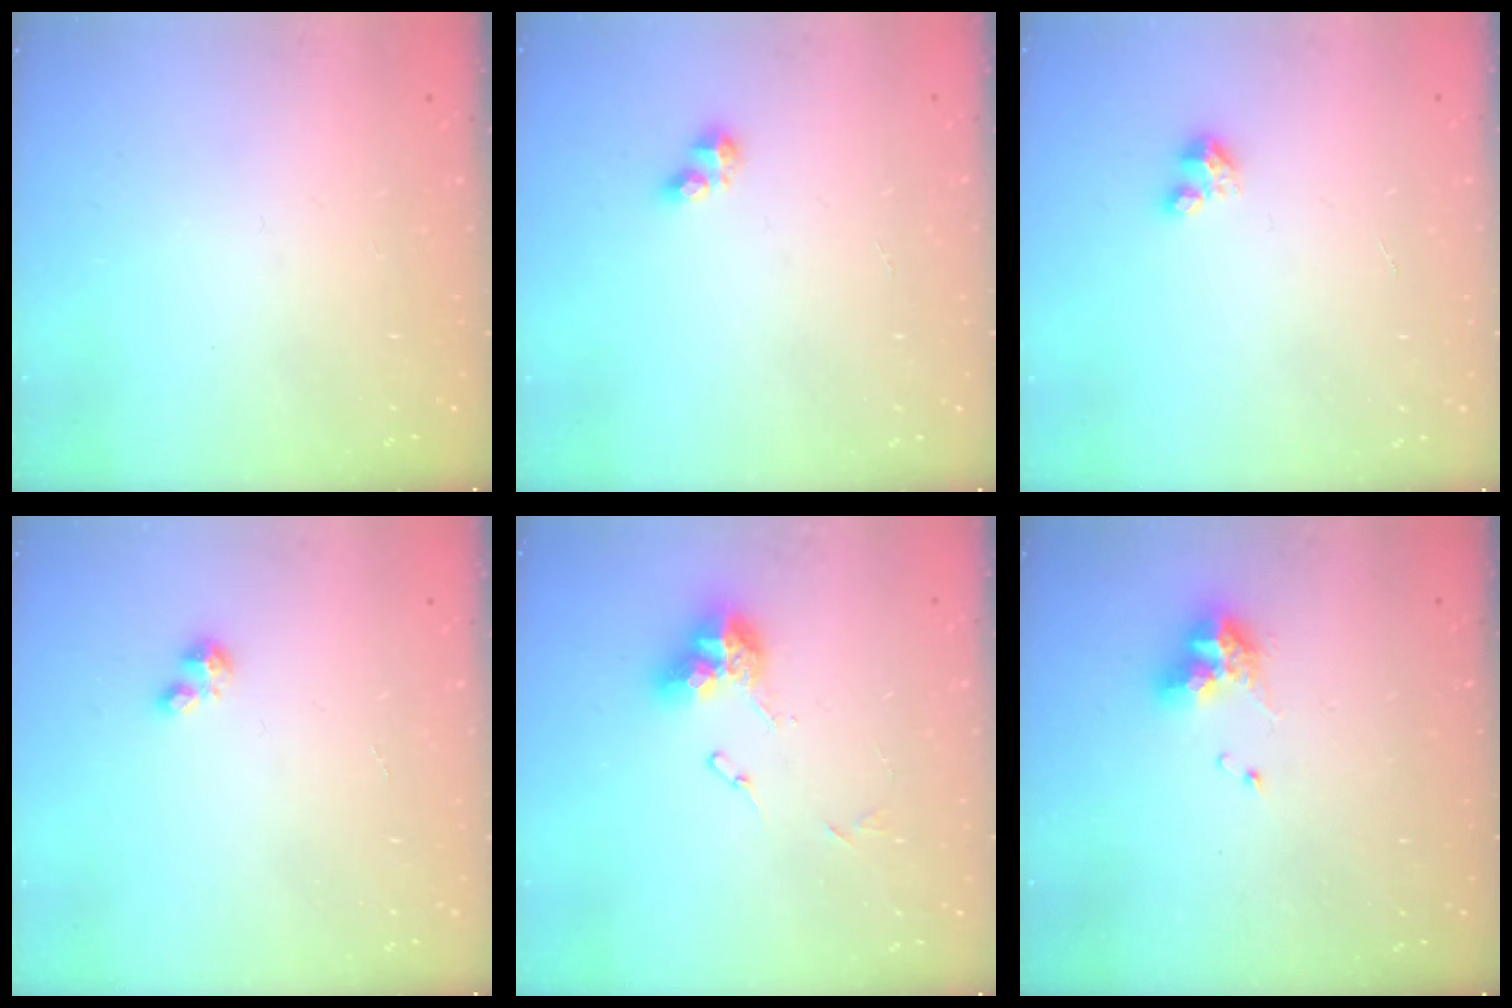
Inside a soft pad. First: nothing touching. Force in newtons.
{"total": 3.6, "press": 3.6, "slide": 0.5}
{"total": 2.8, "press": 2.8, "slide": 0.3}
{"total": 1.6, "press": 1.6, "slide": 0.2}
{"total": 10.5, "press": 10.4, "slide": 1.2}
{"total": 9.0, "press": 8.9, "slide": 1.1}